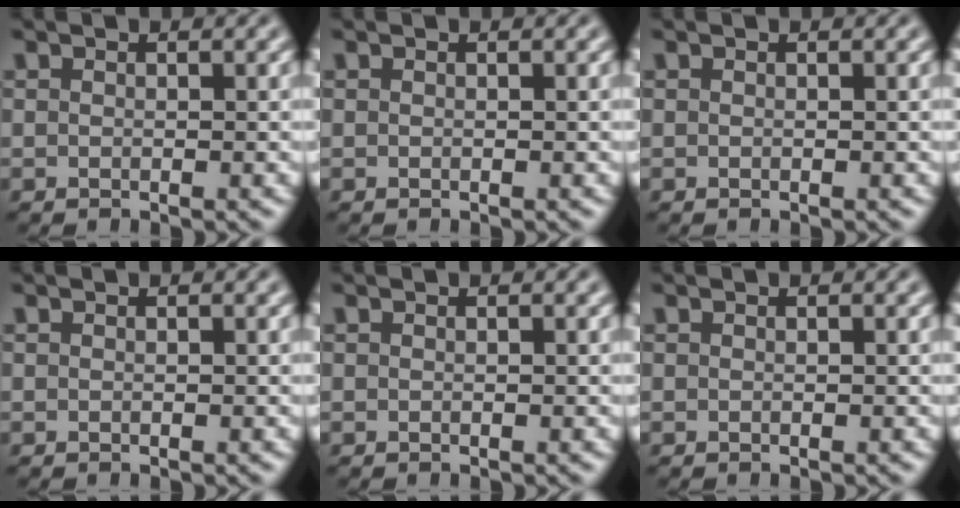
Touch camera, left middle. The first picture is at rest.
{"total": 0.0}
{"total": 0.0}
{"total": 0.0}
{"total": 0.0}
{"total": 0.0}